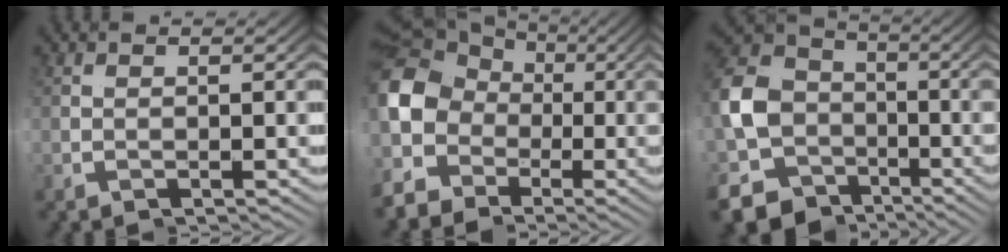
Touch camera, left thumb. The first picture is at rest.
{"total": 9.7, "force": [1.1, 6.2, 7.4], "torque": [-0.142, -0.010, 0.020]}
{"total": 9.4, "force": [-2.1, 6.8, 6.1], "torque": [-0.139, -0.027, -0.035]}